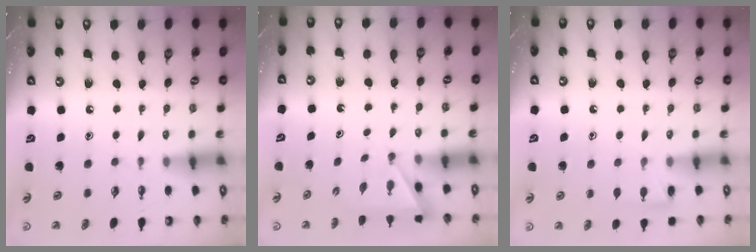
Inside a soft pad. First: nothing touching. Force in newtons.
{"total": 2.9, "press": 2.9, "slide": 0.2}
{"total": 6.2, "press": 6.2, "slide": 0.6}